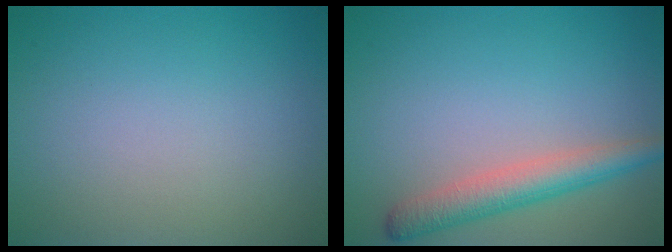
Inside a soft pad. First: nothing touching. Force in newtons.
{"total": 3.8, "press": 3.8, "slide": 0.1}